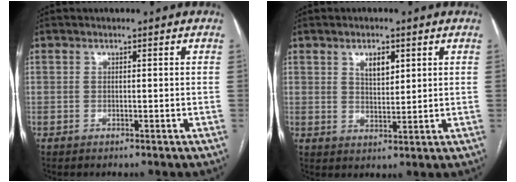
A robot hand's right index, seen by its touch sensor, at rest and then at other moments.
{"total": 4.1, "force": [1.8, 2.0, 3.1], "torque": [-0.052, 0.000, 0.035]}